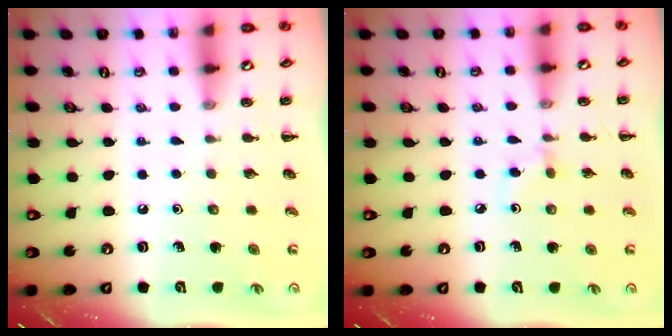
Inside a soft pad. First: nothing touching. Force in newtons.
{"total": 2.7, "press": 2.5, "slide": 1.0}